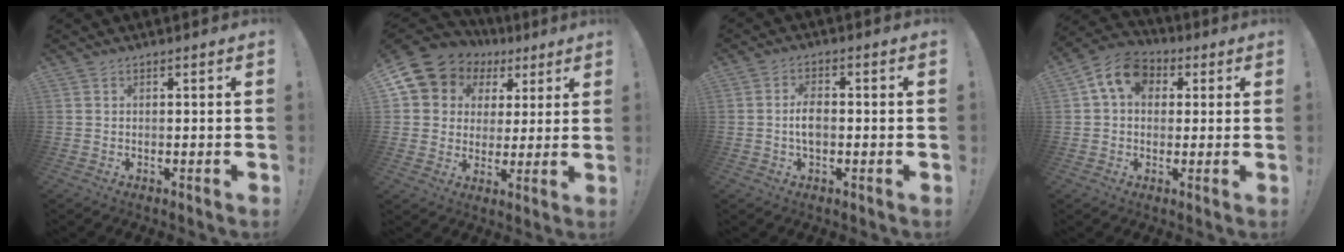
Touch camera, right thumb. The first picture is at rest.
{"total": 9.3, "force": [4.4, 7.9, 2.3], "torque": [-0.035, -0.034, 0.089]}
{"total": 5.0, "force": [-0.9, 2.7, 4.1], "torque": [-0.084, 0.006, -0.019]}
{"total": 10.7, "force": [3.4, 8.1, 6.2], "torque": [-0.096, 0.000, 0.067]}